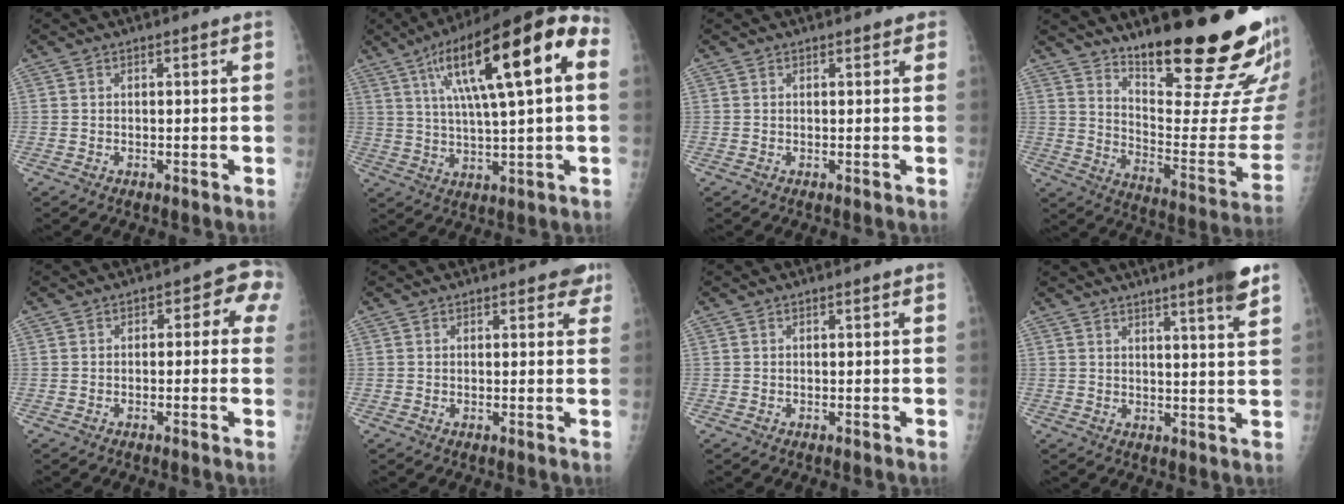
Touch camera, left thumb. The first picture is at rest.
{"total": 23.2, "force": [6.6, 6.0, 21.5], "torque": [-0.334, 0.027, 0.096]}
{"total": 0.9, "force": [0.4, 0.6, 0.5], "torque": [0.007, 0.001, -0.002]}
{"total": 25.3, "force": [18.0, 4.6, 17.1], "torque": [-0.223, -0.134, 0.268]}
{"total": 5.2, "force": [0.2, 3.1, 4.2], "torque": [-0.013, 0.027, -0.011]}
{"total": 2.7, "force": [1.8, 1.6, 1.4], "torque": [0.011, -0.004, 0.014]}
{"total": 0.0}
{"total": 8.1, "force": [5.4, 0.1, 6.1], "torque": [-0.075, -0.025, 0.066]}